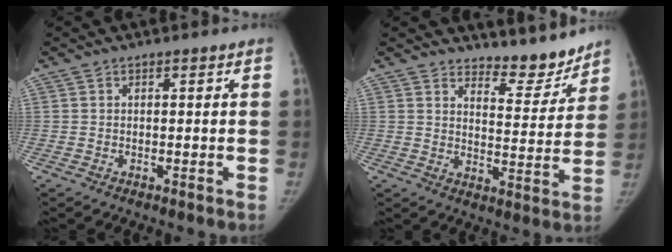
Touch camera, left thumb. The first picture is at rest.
{"total": 8.0, "force": [7.5, 2.2, 1.6], "torque": [0.009, -0.071, 0.112]}